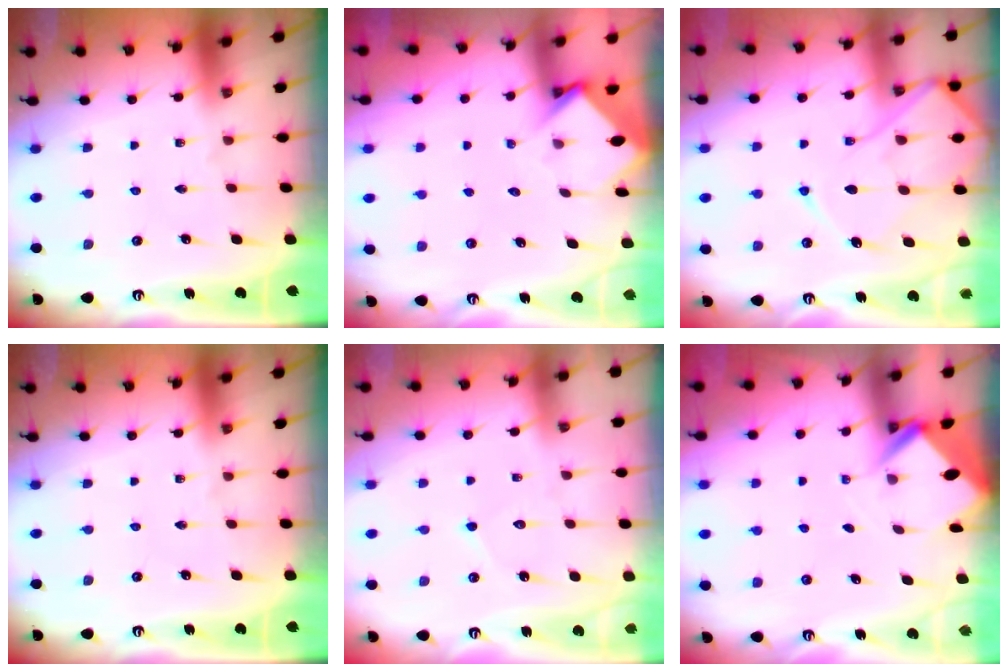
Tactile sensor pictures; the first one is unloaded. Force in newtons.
{"total": 3.6, "press": 3.5, "slide": 0.2}
{"total": 13.4, "press": 13.4, "slide": 1.5}
{"total": 0.0}
{"total": 5.3, "press": 5.2, "slide": 0.4}
{"total": 2.5, "press": 2.5, "slide": 0.1}